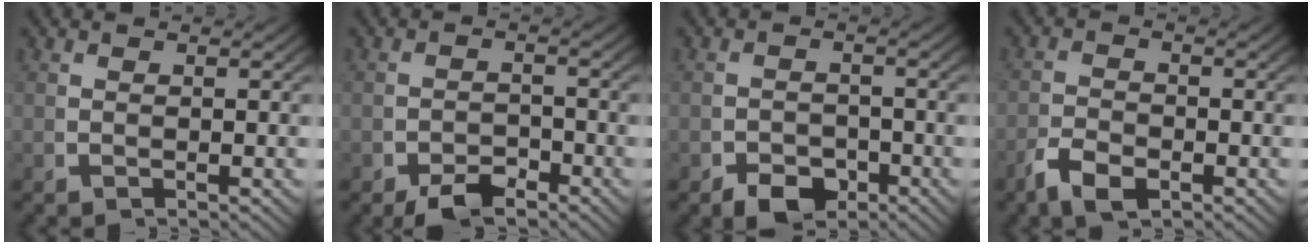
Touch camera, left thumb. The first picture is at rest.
{"total": 3.4, "force": [-2.7, 1.5, 1.5], "torque": [-0.017, -0.015, -0.043]}
{"total": 3.4, "force": [-2.4, 2.0, 1.4], "torque": [-0.014, -0.019, -0.039]}
{"total": 3.1, "force": [-1.9, 1.7, 1.8], "torque": [-0.040, -0.012, -0.034]}